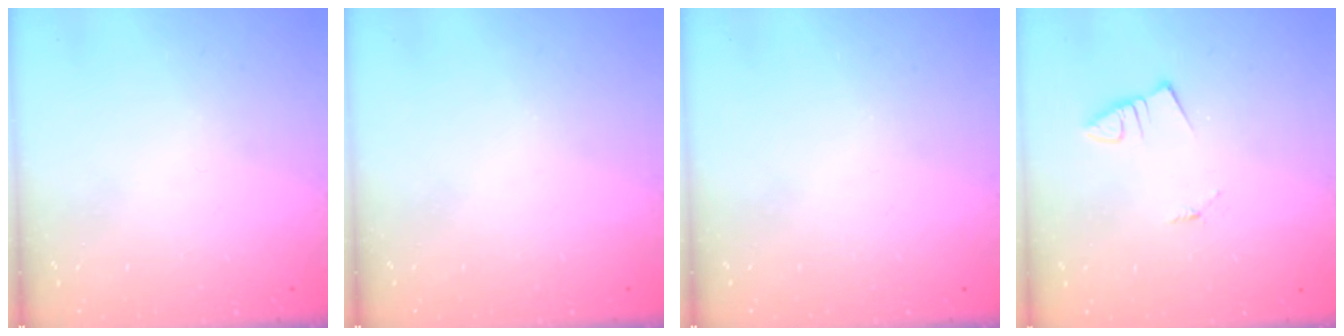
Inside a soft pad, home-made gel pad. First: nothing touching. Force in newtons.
{"total": 0.0}
{"total": 0.0}
{"total": 1.2, "press": 1.2, "slide": 0.1}